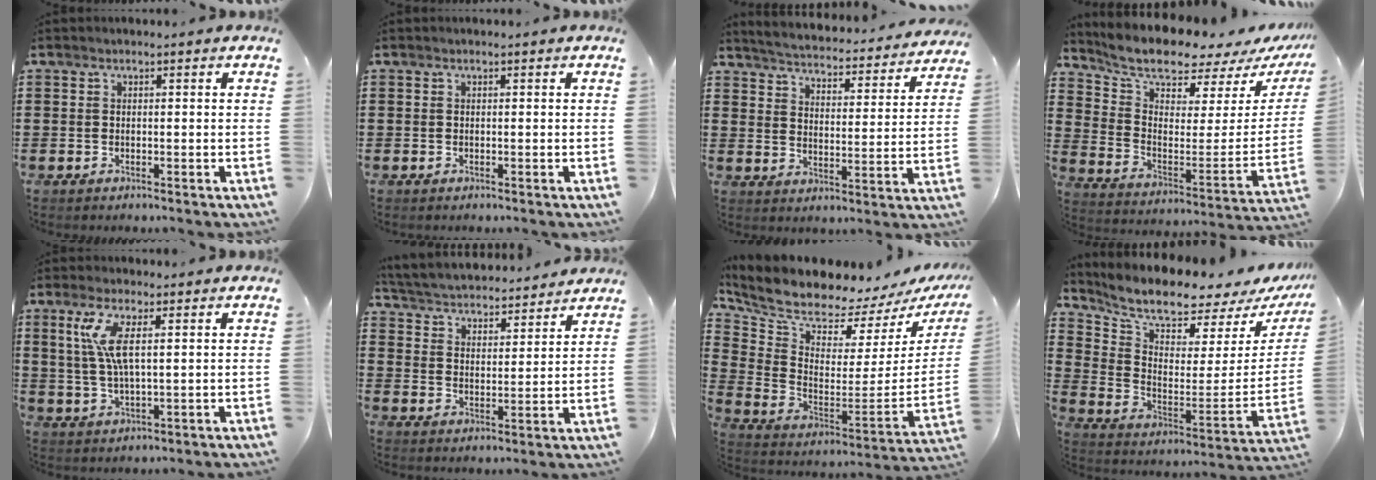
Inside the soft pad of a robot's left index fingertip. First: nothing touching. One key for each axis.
{"total": 0.0}
{"total": 3.6, "fx": 3.5, "fy": -0.5, "fz": 0.2, "tx": -0.028, "ty": -0.039, "tz": 0.052}
{"total": 7.8, "fx": 7.3, "fy": 1.3, "fz": 2.2, "tx": -0.079, "ty": -0.069, "tz": 0.124}
{"total": 7.0, "fx": 2.5, "fy": 1.8, "fz": 6.3, "tx": -0.145, "ty": -0.004, "tz": 0.038}
{"total": 3.9, "fx": 3.9, "fy": 0.2, "fz": 0.0, "tx": -0.025, "ty": -0.031, "tz": 0.061}
{"total": 6.2, "fx": 5.8, "fy": 0.9, "fz": 1.9, "tx": -0.076, "ty": -0.073, "tz": 0.097}
{"total": 6.9, "fx": 6.4, "fy": 0.6, "fz": 2.6, "tx": -0.078, "ty": -0.069, "tz": 0.104}